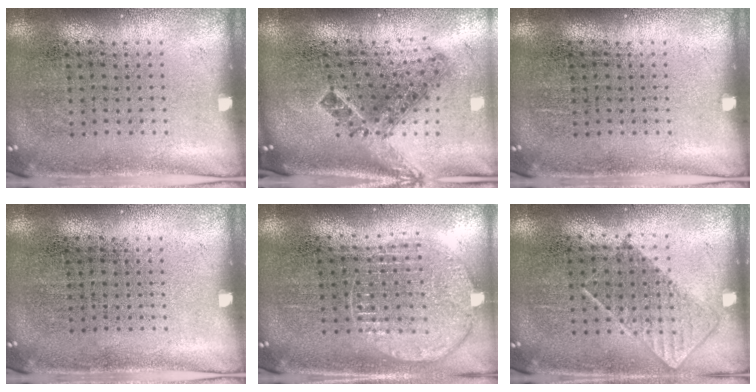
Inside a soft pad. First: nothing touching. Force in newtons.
{"total": 2.0, "press": 1.4, "slide": 1.4}
{"total": 0.0}
{"total": 0.0}
{"total": 1.0, "press": 1.0, "slide": 0.1}
{"total": 0.7, "press": 0.6, "slide": 0.4}